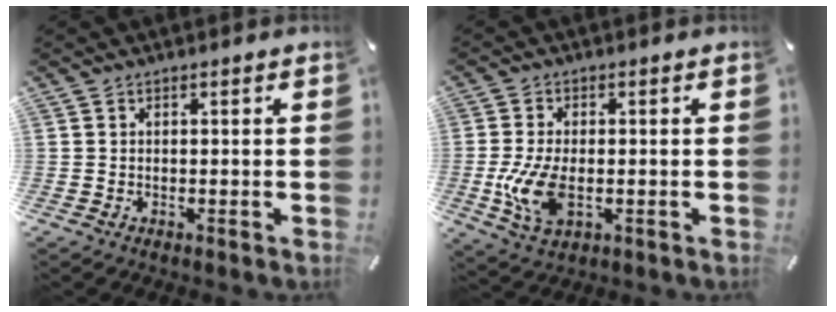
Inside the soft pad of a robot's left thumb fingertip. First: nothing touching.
{"total": 9.8, "force": [-1.5, 5.4, 8.0], "torque": [-0.190, -0.014, -0.025]}